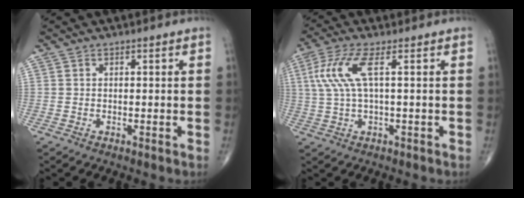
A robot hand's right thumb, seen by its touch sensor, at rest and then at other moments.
{"total": 7.8, "force": [1.9, 1.9, 7.3], "torque": [-0.197, 0.013, 0.040]}